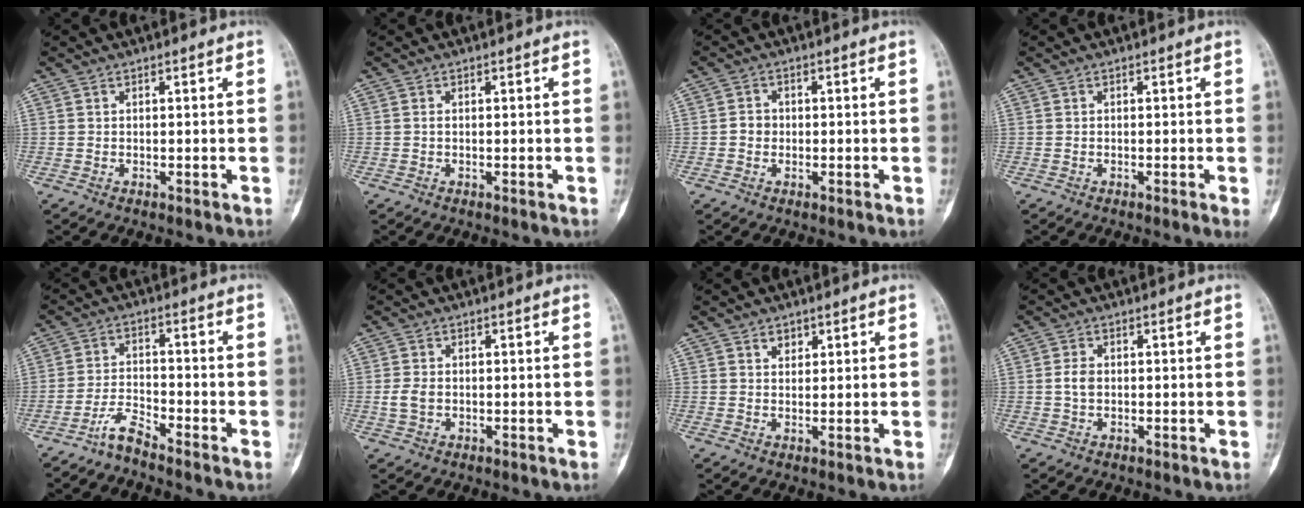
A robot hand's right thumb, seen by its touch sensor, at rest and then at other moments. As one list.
[{"total": 0.0}, {"total": 2.3, "force": [-0.3, 2.1, 1.0], "torque": [-0.006, 0.007, -0.009]}, {"total": 1.0, "force": [-0.4, -0.2, 0.9], "torque": [-0.018, -0.002, -0.006]}, {"total": 4.2, "force": [-3.8, 0.4, 1.7], "torque": [-0.035, 0.024, -0.080]}, {"total": 3.0, "force": [-0.3, 2.1, 2.0], "torque": [-0.043, 0.004, -0.007]}, {"total": 1.9, "force": [1.2, 1.4, 0.7], "torque": [0.003, -0.006, 0.017]}, {"total": 2.6, "force": [0.0, 1.7, 1.9], "torque": [-0.036, 0.004, -0.001]}]